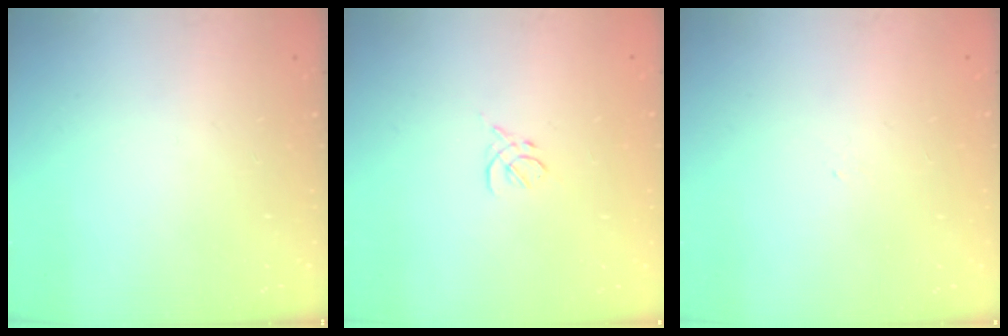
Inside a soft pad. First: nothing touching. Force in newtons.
{"total": 2.7, "press": 2.6, "slide": 0.8}
{"total": 1.3, "press": 1.2, "slide": 0.5}